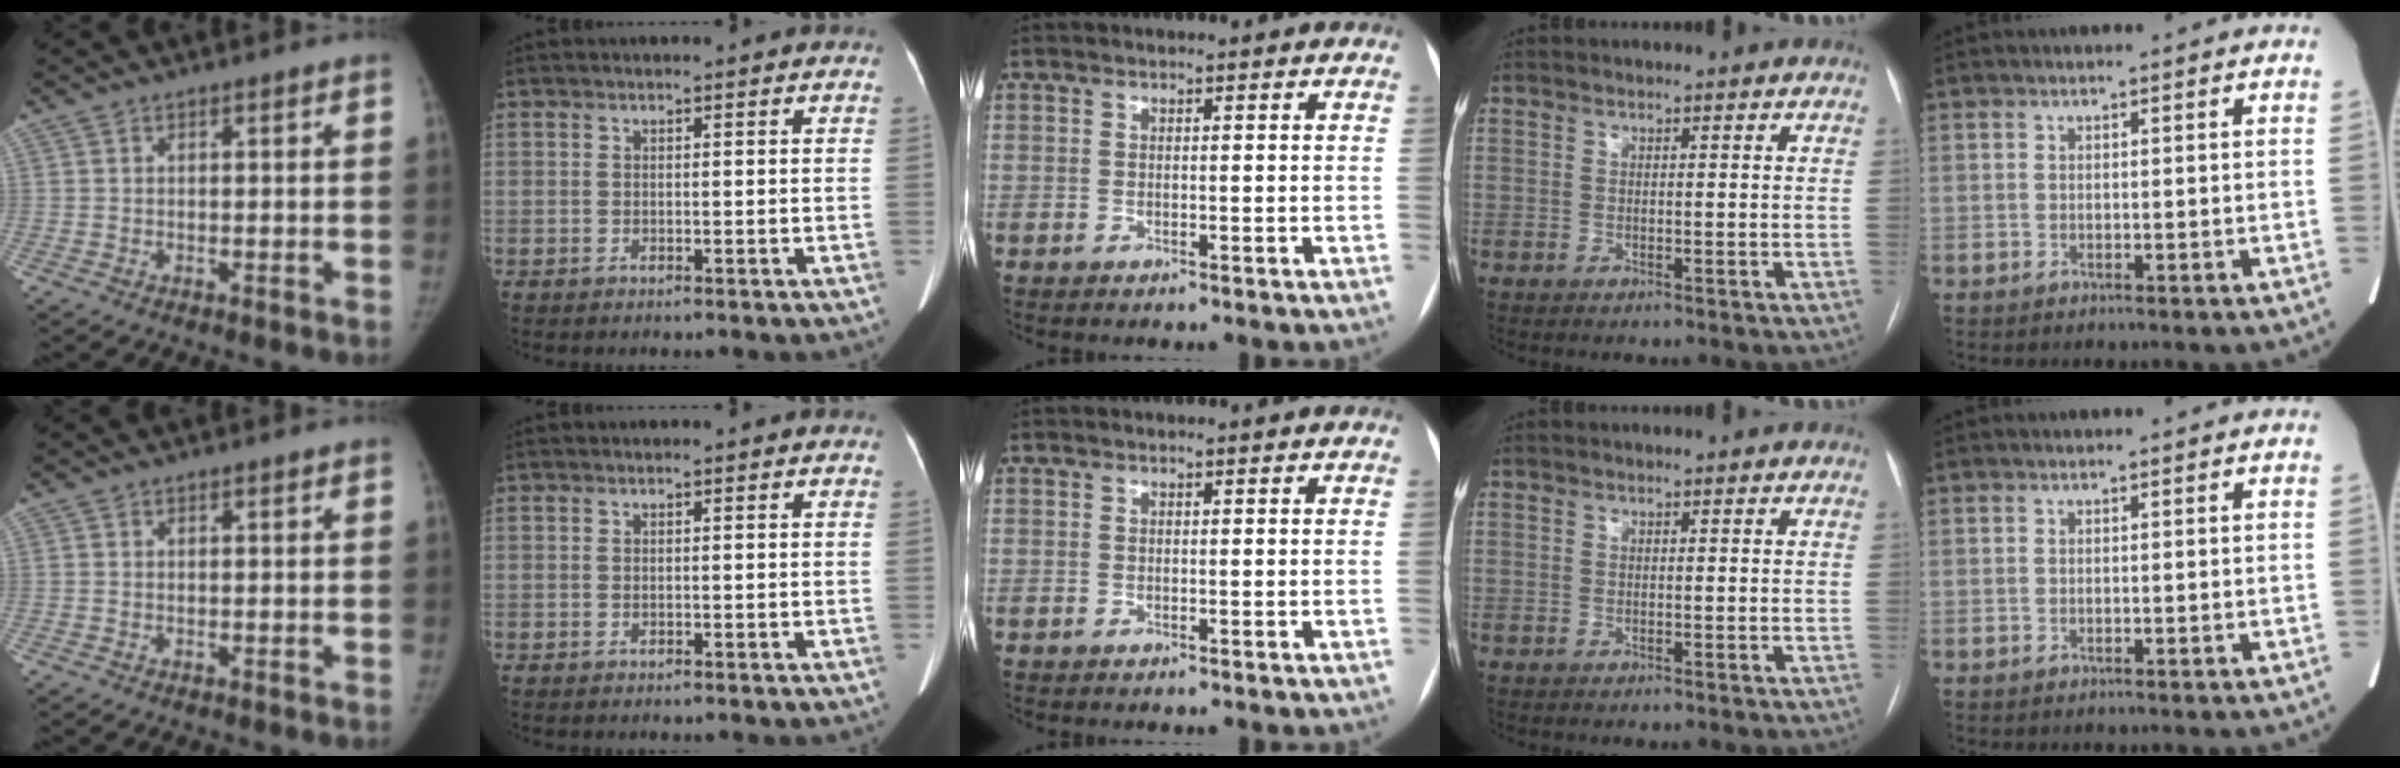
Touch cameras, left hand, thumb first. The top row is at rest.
{}